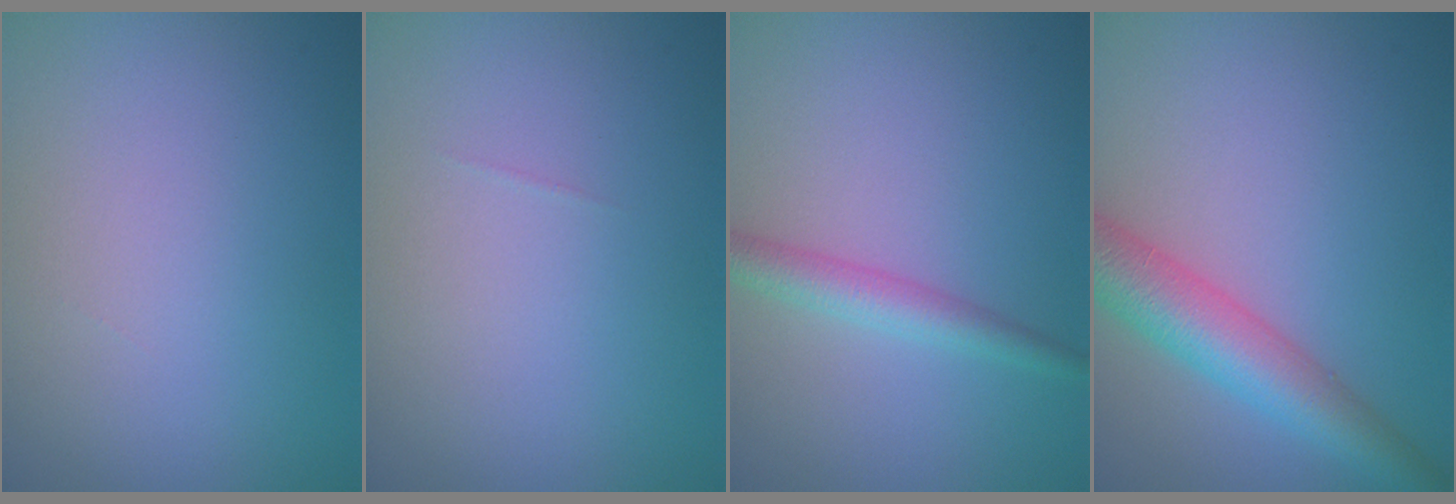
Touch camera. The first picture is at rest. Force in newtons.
{"total": 0.0}
{"total": 2.6, "press": 2.6, "slide": 0.1}
{"total": 5.8, "press": 5.8, "slide": 0.2}